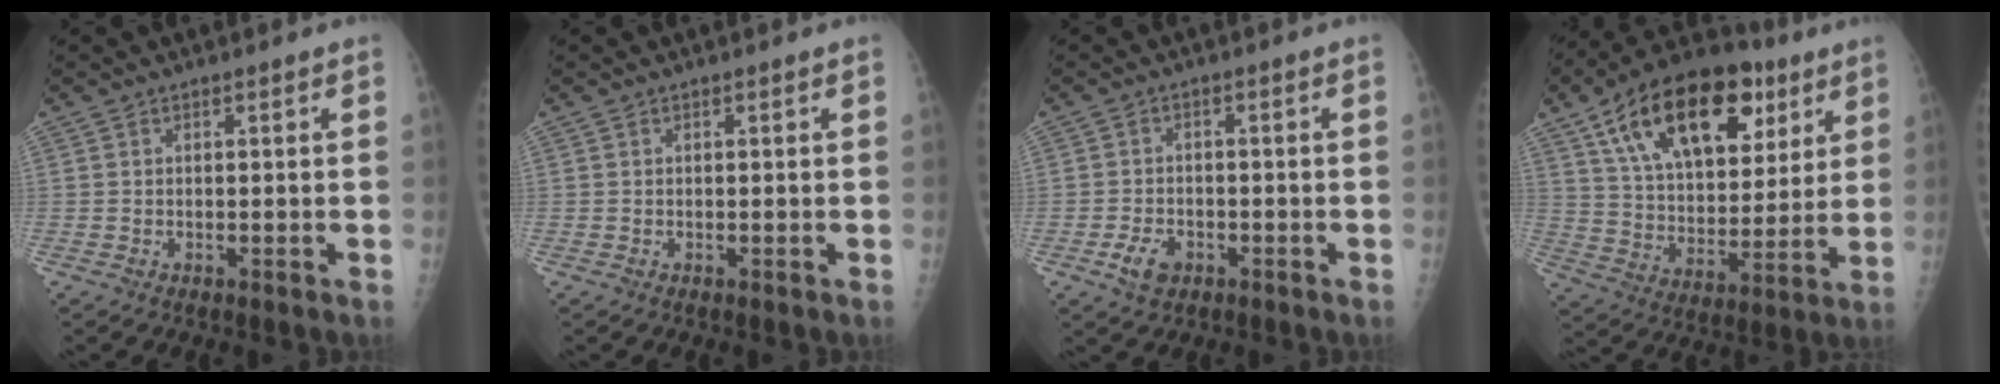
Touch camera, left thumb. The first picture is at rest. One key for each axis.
{"total": 0.0}
{"total": 4.4, "fx": -2.1, "fy": 3.0, "fz": 2.4, "tx": -0.039, "ty": 0.008, "tz": -0.034}
{"total": 25.4, "fx": 12.4, "fy": 14.0, "fz": 17.3, "tx": -0.254, "ty": -0.013, "tz": 0.205}